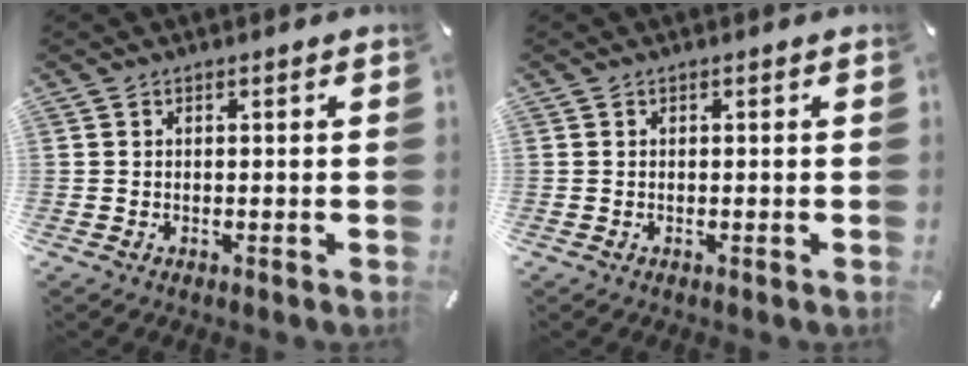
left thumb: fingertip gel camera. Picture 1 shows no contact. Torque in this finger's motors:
{"motor_torque": [0.00, 0.00, 0.00, -0.09, 0.00]}